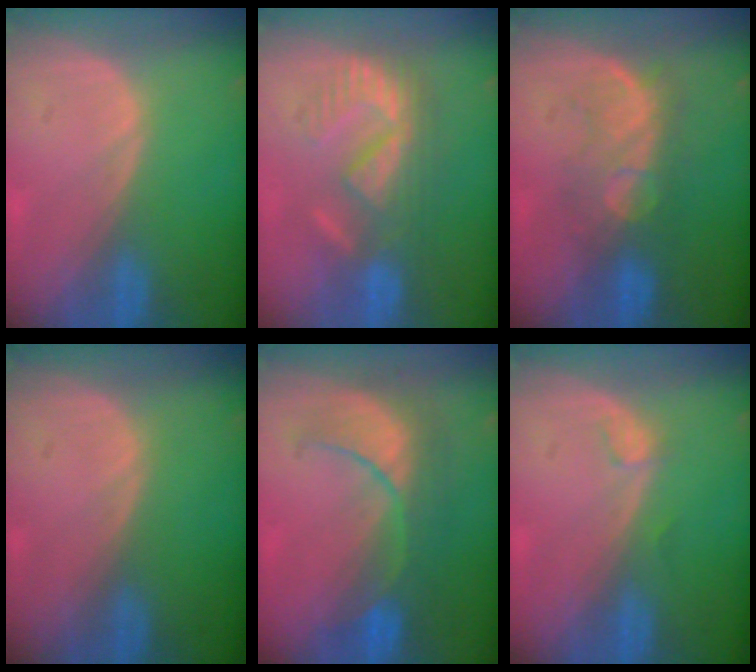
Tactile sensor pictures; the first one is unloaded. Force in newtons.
{"total": 8.4, "press": 8.2, "slide": 1.9}
{"total": 7.5, "press": 7.2, "slide": 2.1}
{"total": 0.0}
{"total": 8.2, "press": 8.1, "slide": 0.8}
{"total": 1.1, "press": 1.1, "slide": 0.2}